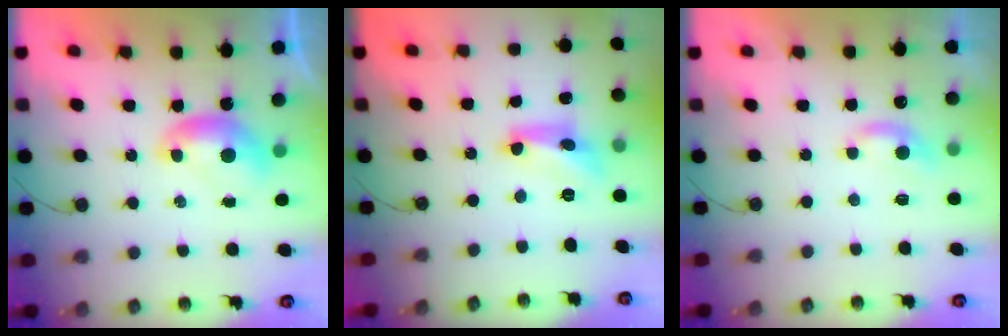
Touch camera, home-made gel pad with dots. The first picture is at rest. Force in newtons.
{"total": 8.2, "press": 8.2, "slide": 0.4}
{"total": 0.9, "press": 0.1, "slide": 0.9}